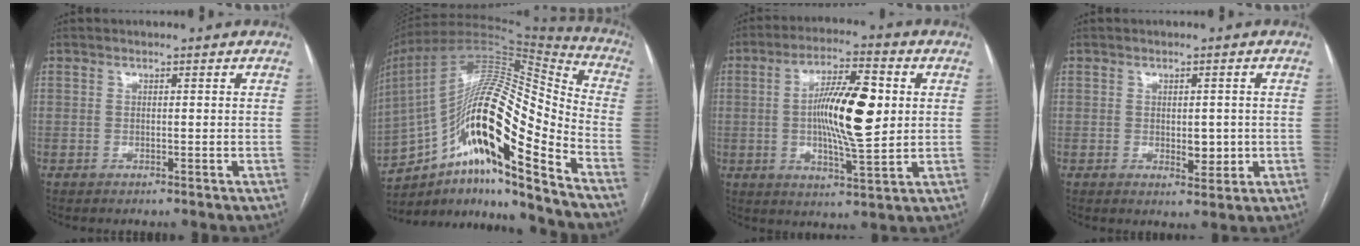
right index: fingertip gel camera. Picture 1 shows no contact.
{"total": 24.8, "force": [-13.1, 4.1, 20.7], "torque": [-0.358, 0.025, -0.225]}
{"total": 13.2, "force": [1.2, 2.6, 12.8], "torque": [-0.223, 0.007, 0.016]}
{"total": 3.4, "force": [-0.3, 1.7, 2.9], "torque": [-0.039, -0.004, 0.003]}